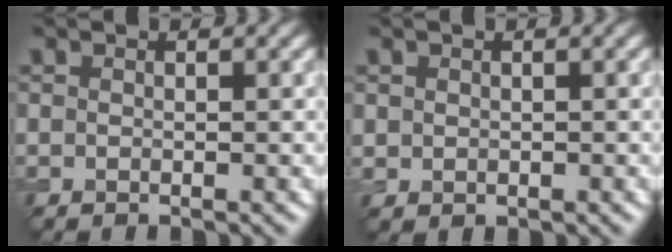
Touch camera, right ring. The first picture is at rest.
{"total": 0.7, "force": [0.2, 0.6, 0.1], "torque": [0.000, -0.003, 0.008]}